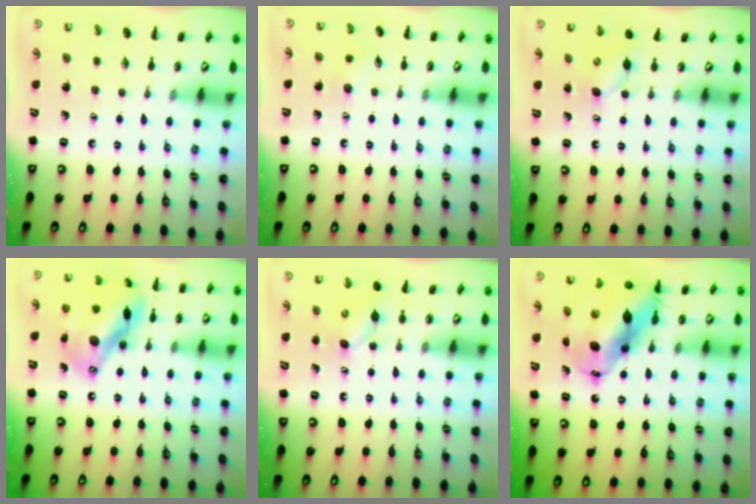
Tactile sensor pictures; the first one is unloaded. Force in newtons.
{"total": 5.6, "press": 5.5, "slide": 1.2}
{"total": 4.0, "press": 3.9, "slide": 0.9}
{"total": 15.6, "press": 15.2, "slide": 3.7}
{"total": 4.0, "press": 3.9, "slide": 0.9}
{"total": 15.6, "press": 15.0, "slide": 4.3}